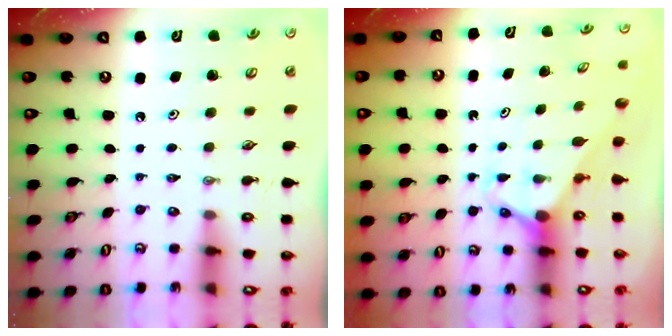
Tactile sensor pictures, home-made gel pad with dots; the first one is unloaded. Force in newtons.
{"total": 2.9, "press": 2.9, "slide": 0.0}